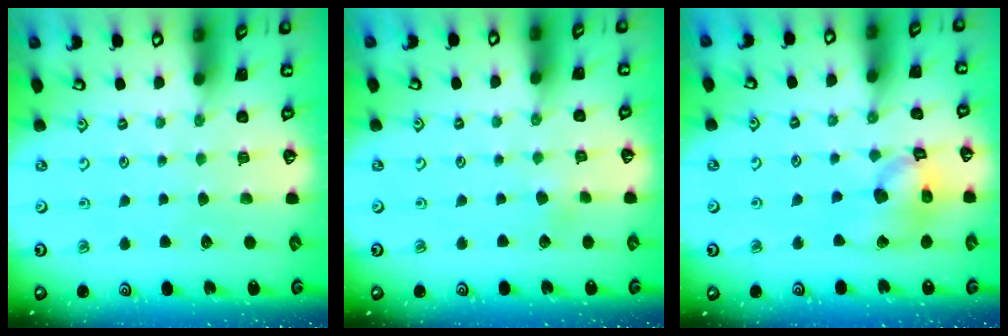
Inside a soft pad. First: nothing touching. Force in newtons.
{"total": 2.1, "press": 2.0, "slide": 0.6}
{"total": 15.2, "press": 15.0, "slide": 2.1}